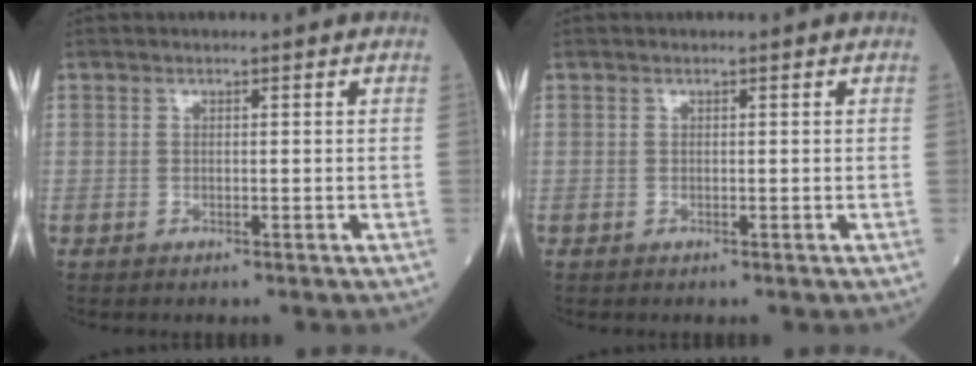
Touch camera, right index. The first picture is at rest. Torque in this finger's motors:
{"motor_torque": [0.21, -0.01, 0.07, 0.01]}